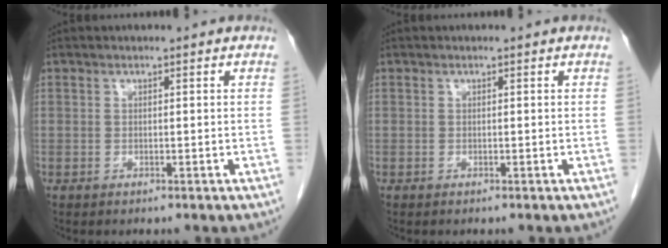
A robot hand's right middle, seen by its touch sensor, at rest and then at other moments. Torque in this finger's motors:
{"motor_torque": [0.90, -0.86, 0.04, 0.01]}